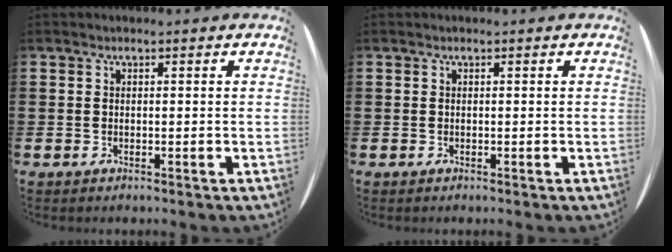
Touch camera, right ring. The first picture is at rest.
{"total": 0.0}